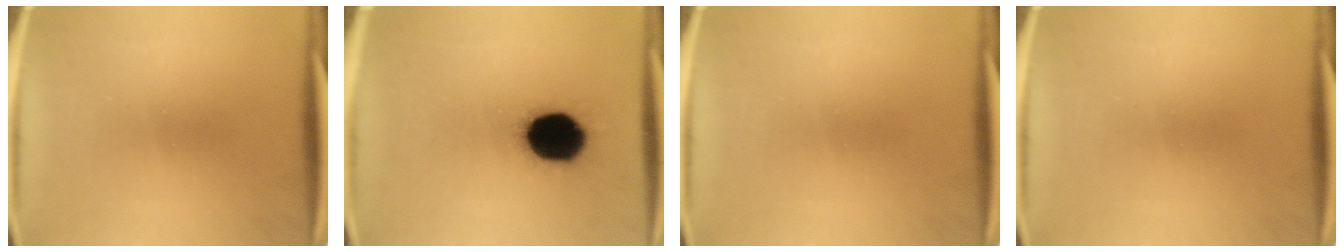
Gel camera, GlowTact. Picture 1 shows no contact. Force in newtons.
{"total": 17.8}
{"total": 0.0}
{"total": 0.0}